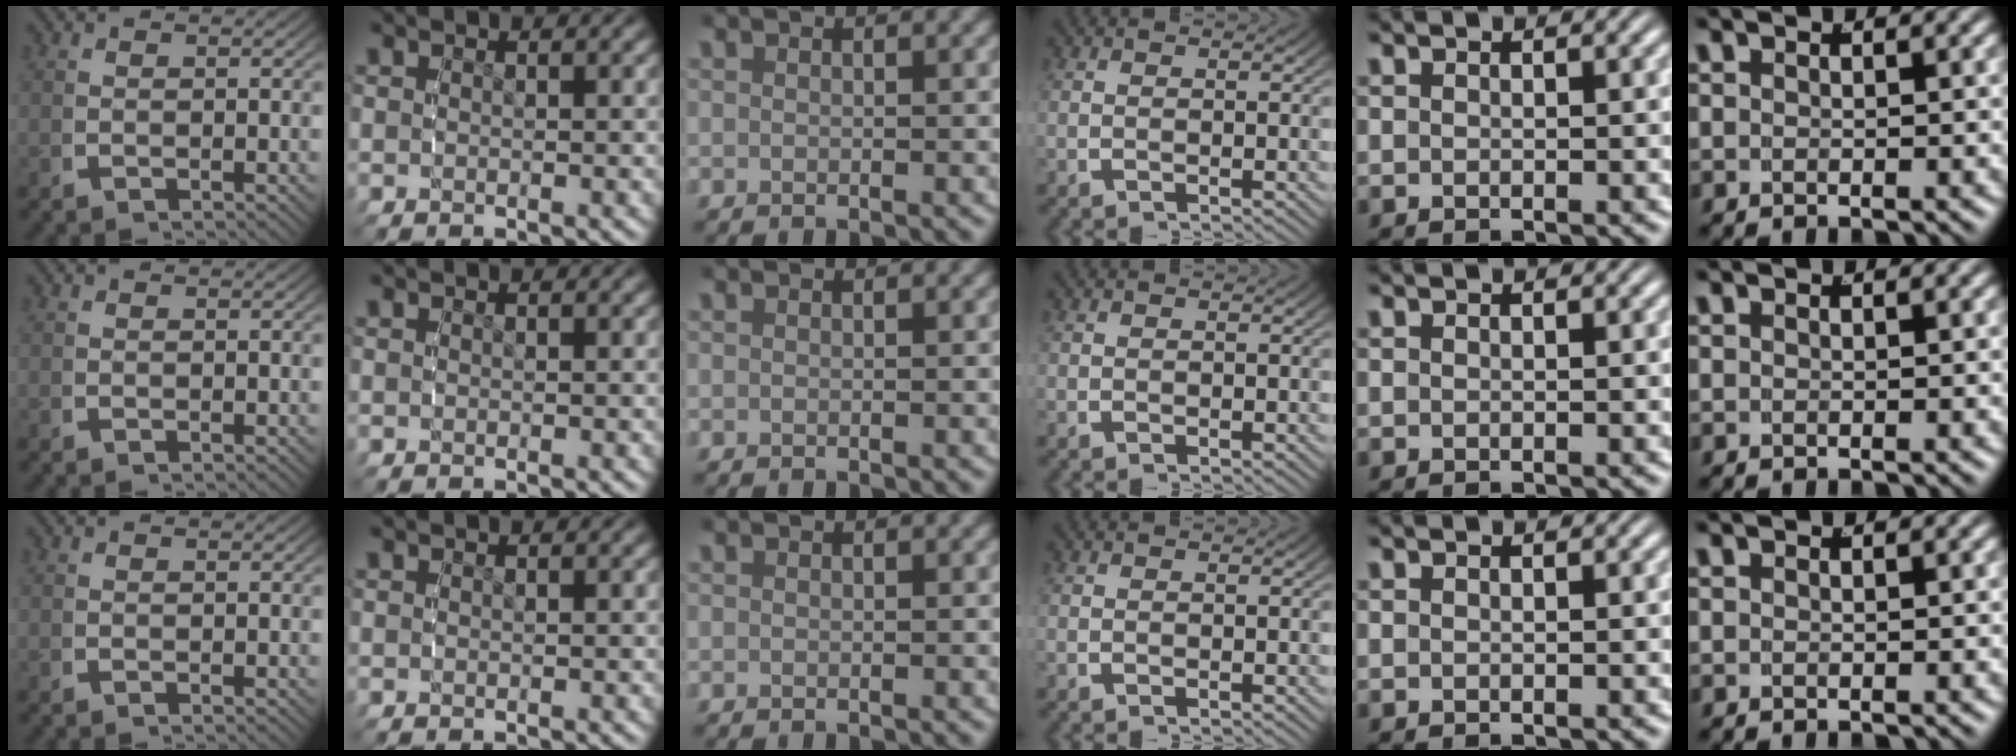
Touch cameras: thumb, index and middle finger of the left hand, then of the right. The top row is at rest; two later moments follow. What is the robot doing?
{"motion": "reach", "object": "calculator"}